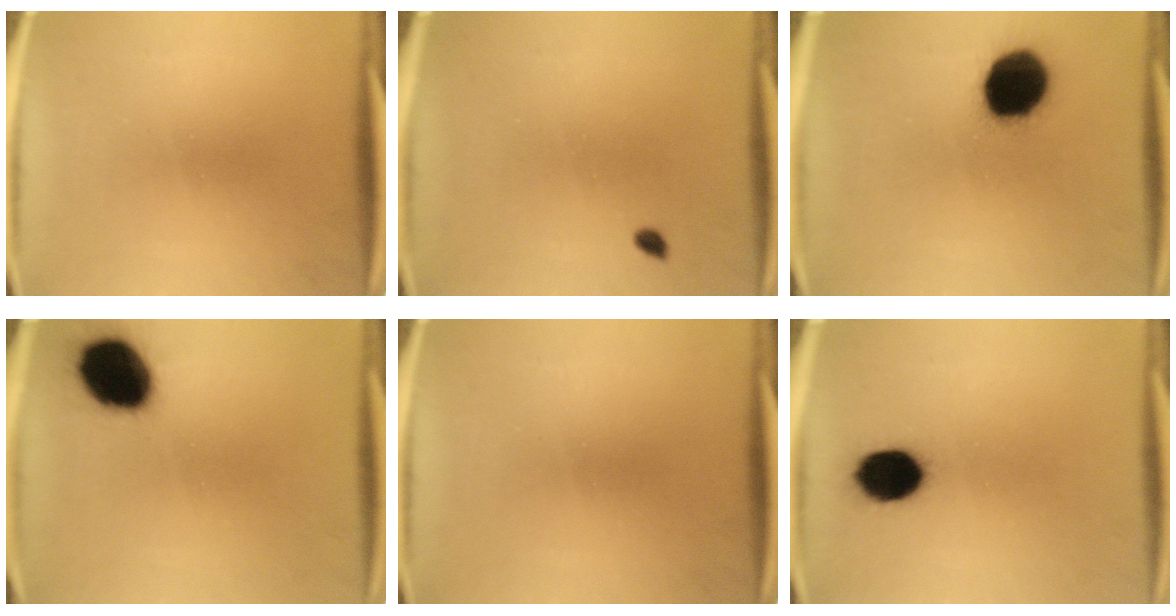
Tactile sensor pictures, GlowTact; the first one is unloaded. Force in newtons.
{"total": 0.9}
{"total": 17.2}
{"total": 15.9}
{"total": 0.0}
{"total": 9.8}